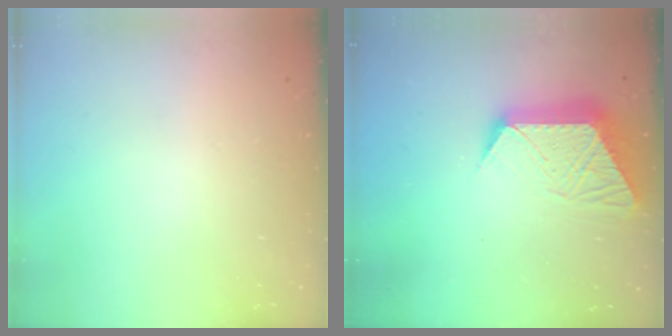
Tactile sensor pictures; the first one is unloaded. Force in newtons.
{"total": 12.7, "press": 12.7, "slide": 0.9}